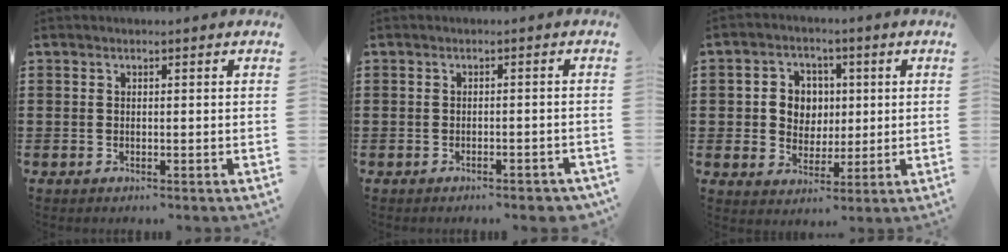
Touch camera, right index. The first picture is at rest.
{"total": 1.4, "force": [-1.2, 0.0, 0.5], "torque": [-0.013, -0.003, -0.024]}
{"total": 5.6, "force": [0.7, 5.2, 1.9], "torque": [-0.052, 0.015, 0.010]}